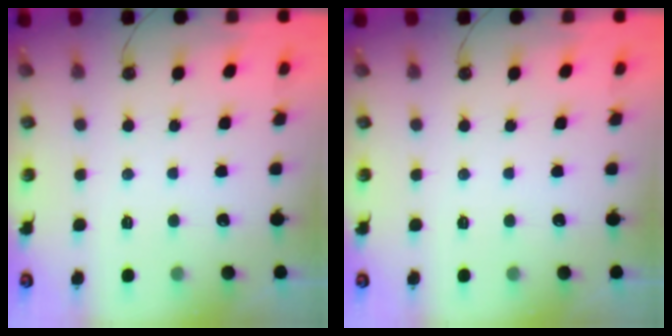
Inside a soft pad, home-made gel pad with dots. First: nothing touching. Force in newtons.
{"total": 0.0}